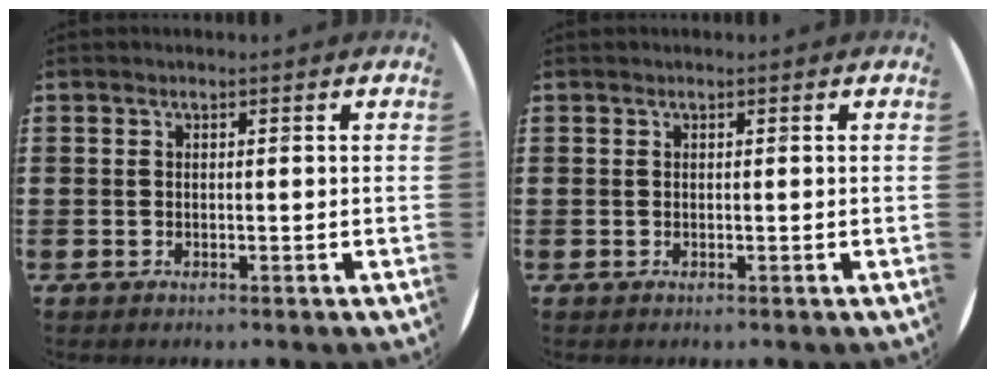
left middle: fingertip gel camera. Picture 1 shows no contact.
{"total": 0.0}